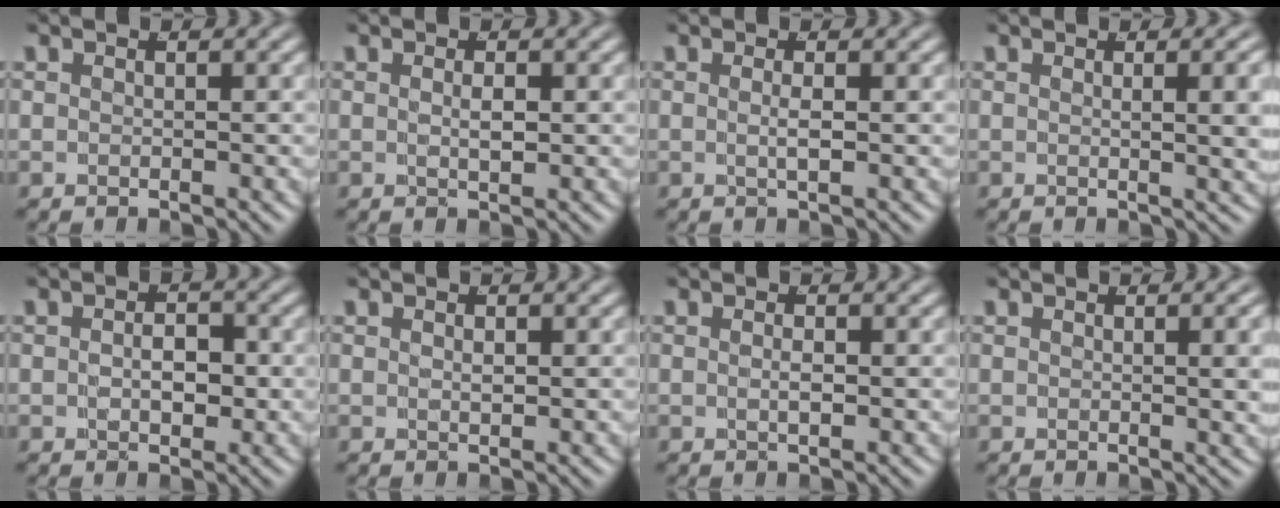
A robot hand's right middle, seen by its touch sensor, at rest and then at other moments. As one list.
[{"total": 1.2, "force": [0.1, -0.1, 1.2], "torque": [-0.020, -0.011, 0.010]}, {"total": 1.2, "force": [-0.1, -0.5, 1.0], "torque": [-0.021, -0.007, 0.002]}, {"total": 3.3, "force": [0.9, 0.1, 3.2], "torque": [-0.024, 0.007, 0.010]}, {"total": 2.2, "force": [-0.4, 1.2, 1.8], "torque": [-0.025, -0.008, -0.001]}, {"total": 0.5, "force": [0.1, -0.2, 0.5], "torque": [-0.010, -0.009, 0.011]}, {"total": 0.9, "force": [-0.2, -0.2, 0.8], "torque": [-0.016, -0.008, 0.001]}, {"total": 2.2, "force": [0.7, 0.0, 2.1], "torque": [-0.015, 0.006, 0.005]}]